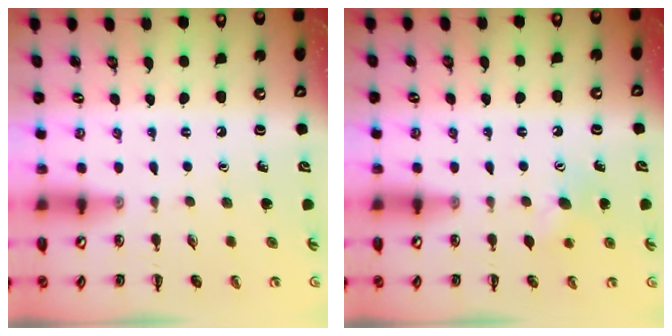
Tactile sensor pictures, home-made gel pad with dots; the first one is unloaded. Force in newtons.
{"total": 6.9, "press": 6.7, "slide": 1.5}